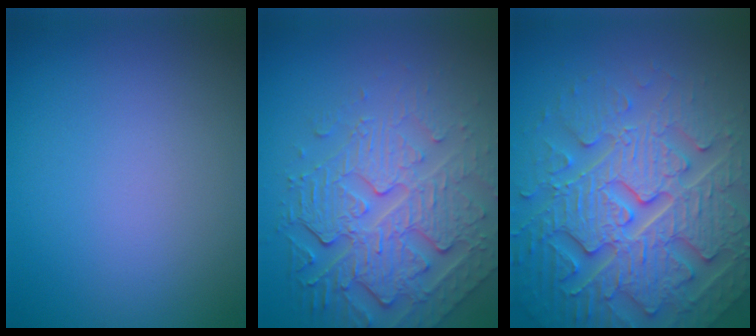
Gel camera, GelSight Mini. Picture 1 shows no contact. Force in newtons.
{"total": 7.2, "press": 5.2, "slide": 5.0}
{"total": 7.9, "press": 7.7, "slide": 1.9}